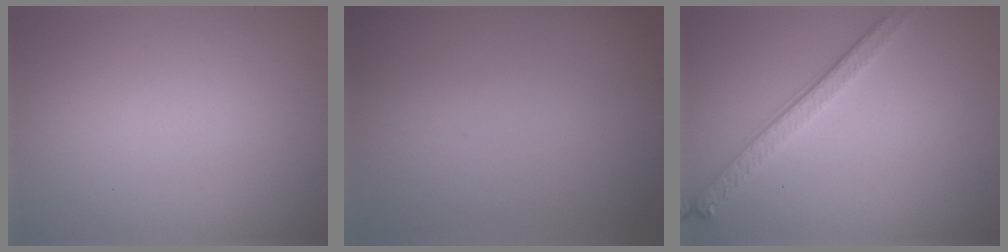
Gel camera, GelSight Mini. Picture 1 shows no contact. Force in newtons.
{"total": 0.0}
{"total": 2.8, "press": 2.5, "slide": 1.2}